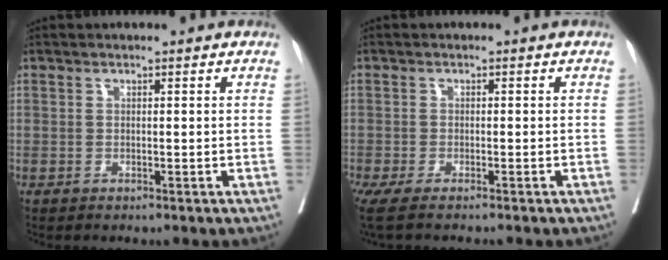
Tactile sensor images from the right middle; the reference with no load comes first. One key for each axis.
{"total": 6.9, "fx": -5.7, "fy": -0.1, "fz": 3.9, "tx": -0.052, "ty": -0.009, "tz": -0.091}